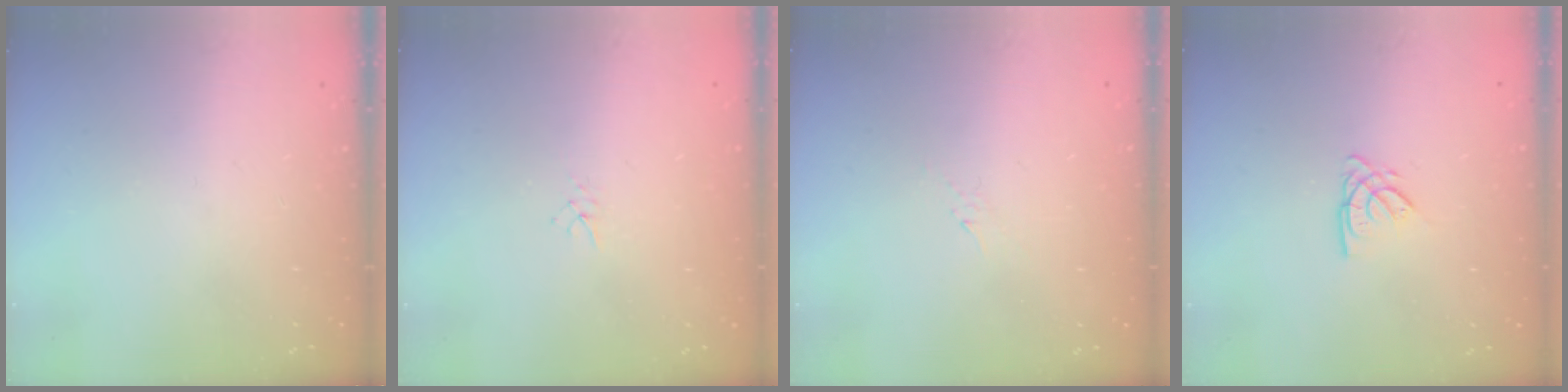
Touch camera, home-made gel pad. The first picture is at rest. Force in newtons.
{"total": 1.9, "press": 1.9, "slide": 0.3}
{"total": 2.8, "press": 2.7, "slide": 0.6}
{"total": 3.1, "press": 3.1, "slide": 0.3}